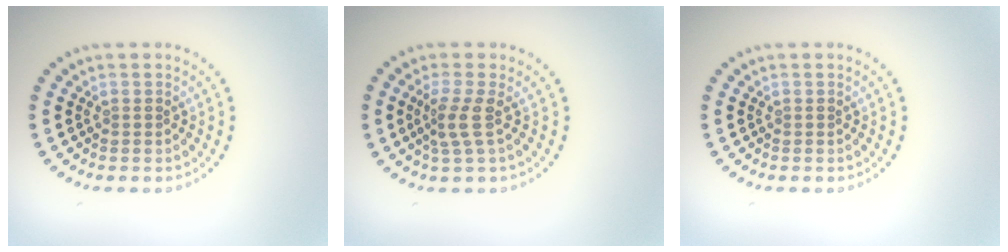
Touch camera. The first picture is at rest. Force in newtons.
{"total": 2.3, "press": 1.6, "slide": 1.6}
{"total": 0.0}